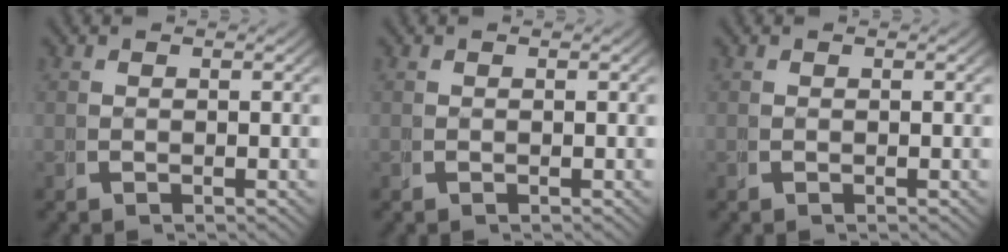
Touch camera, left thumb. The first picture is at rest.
{"total": 0.0}
{"total": 0.0}